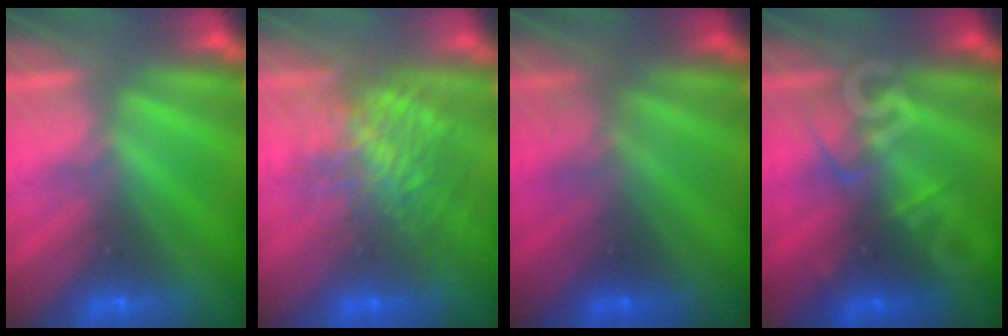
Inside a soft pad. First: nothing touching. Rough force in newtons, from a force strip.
{"total": 5.8}
{"total": 1.8}
{"total": 2.8}